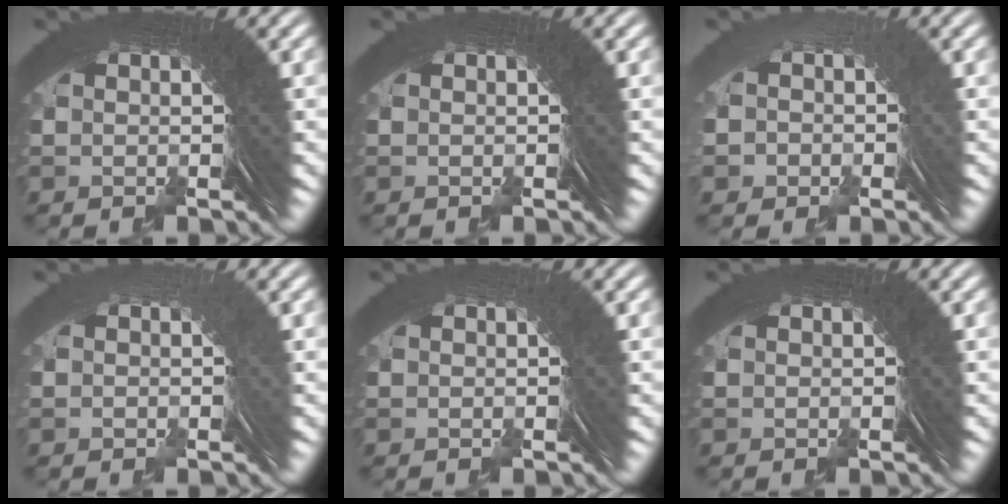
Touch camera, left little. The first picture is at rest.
{"total": 0.0}
{"total": 3.1, "force": [0.1, 2.9, -1.1], "torque": [0.025, 0.004, -0.010]}
{"total": 2.1, "force": [0.6, 0.1, -2.0], "torque": [0.033, 0.009, 0.004]}
{"total": 1.0, "force": [0.3, -0.3, -0.9], "torque": [0.016, 0.006, 0.003]}
{"total": 0.0}